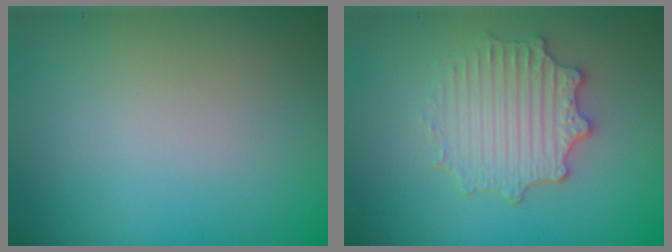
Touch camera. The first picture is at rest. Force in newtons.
{"total": 3.5, "press": 3.2, "slide": 1.5}